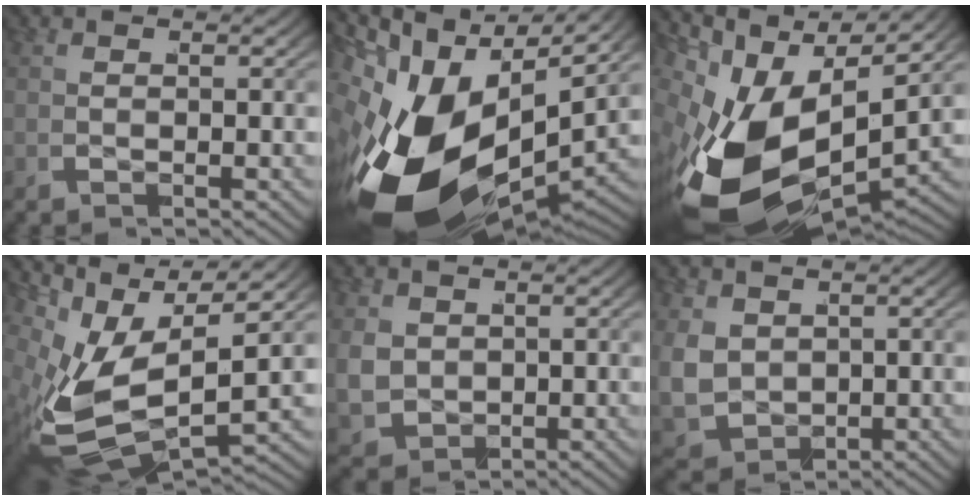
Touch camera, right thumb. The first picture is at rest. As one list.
[{"total": 22.3, "force": [-4.7, 13.7, 16.9], "torque": [-0.314, -0.066, -0.050]}, {"total": 17.9, "force": [-4.3, 10.7, 13.7], "torque": [-0.282, -0.074, -0.041]}, {"total": 13.6, "force": [-0.3, 8.6, 10.5], "torque": [-0.224, -0.049, 0.006]}, {"total": 4.5, "force": [-0.2, 4.0, 2.2], "torque": [-0.072, -0.037, 0.016]}, {"total": 5.9, "force": [-0.5, 5.0, 3.1], "torque": [-0.103, -0.044, 0.014]}]